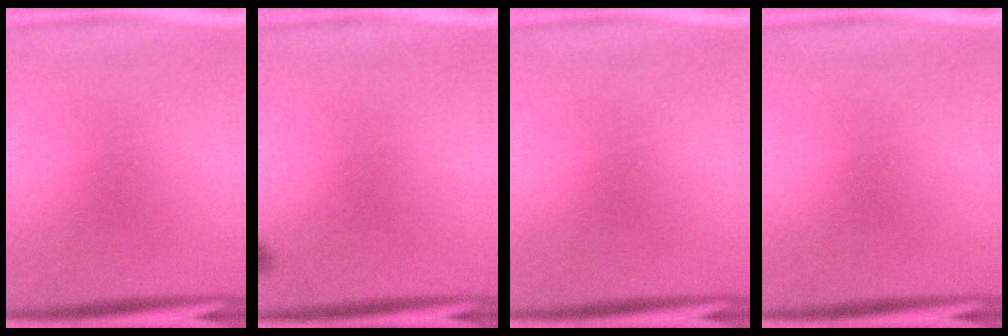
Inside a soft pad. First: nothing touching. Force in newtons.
{"total": 1.0}
{"total": 0.0}
{"total": 0.0}